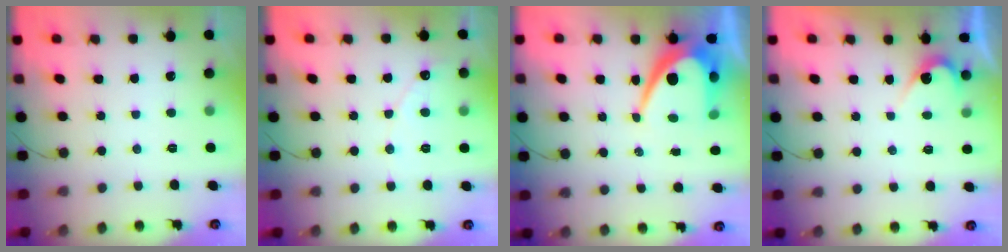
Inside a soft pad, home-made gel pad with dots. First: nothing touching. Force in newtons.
{"total": 3.7, "press": 3.6, "slide": 0.4}
{"total": 11.5, "press": 11.4, "slide": 0.9}
{"total": 3.8, "press": 3.8, "slide": 0.3}